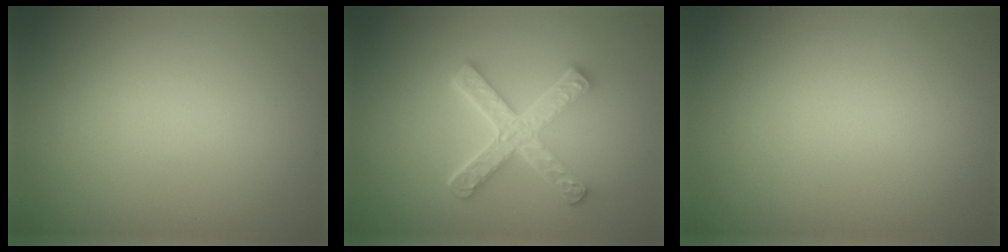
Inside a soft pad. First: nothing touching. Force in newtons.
{"total": 5.3, "press": 3.9, "slide": 3.6}
{"total": 0.0}